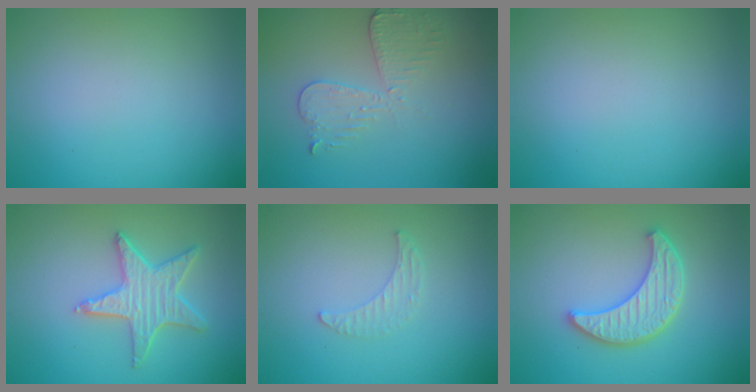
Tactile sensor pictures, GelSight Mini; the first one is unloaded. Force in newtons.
{"total": 2.9, "press": 2.7, "slide": 1.2}
{"total": 0.0}
{"total": 3.9, "press": 3.5, "slide": 1.6}
{"total": 1.3, "press": 1.3, "slide": 0.4}
{"total": 4.2, "press": 3.8, "slide": 1.9}